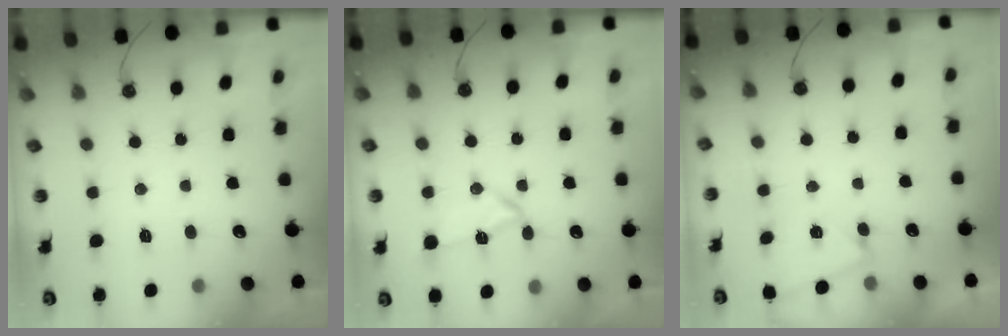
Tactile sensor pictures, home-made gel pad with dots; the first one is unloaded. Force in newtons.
{"total": 9.4, "press": 9.3, "slide": 1.2}
{"total": 2.8, "press": 1.7, "slide": 2.2}